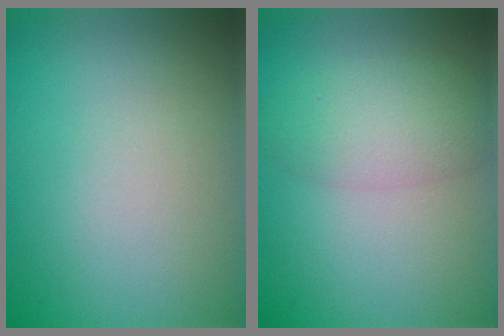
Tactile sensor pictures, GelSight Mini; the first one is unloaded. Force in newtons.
{"total": 2.4, "press": 2.4, "slide": 0.2}